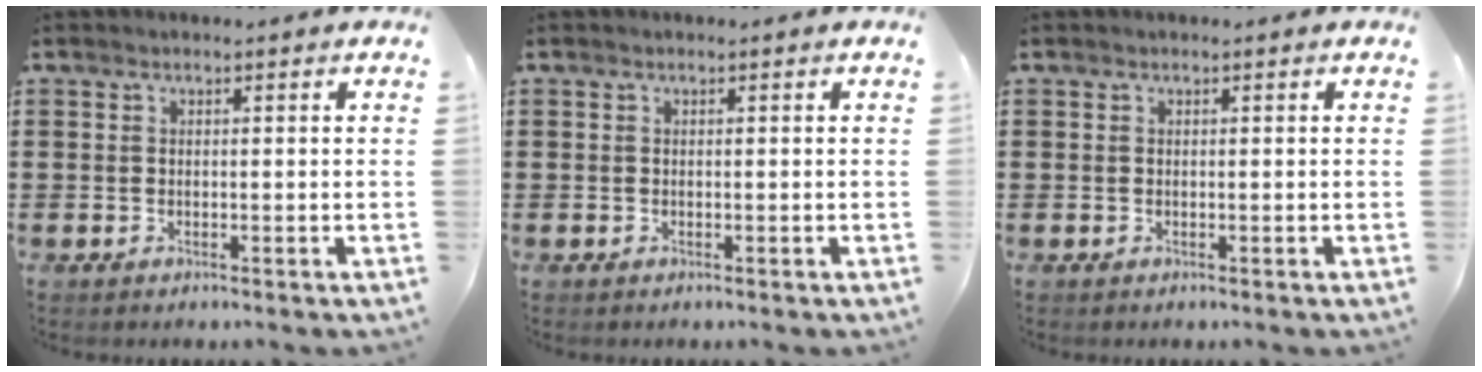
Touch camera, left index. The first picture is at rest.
{"total": 0.0}
{"total": 0.0}